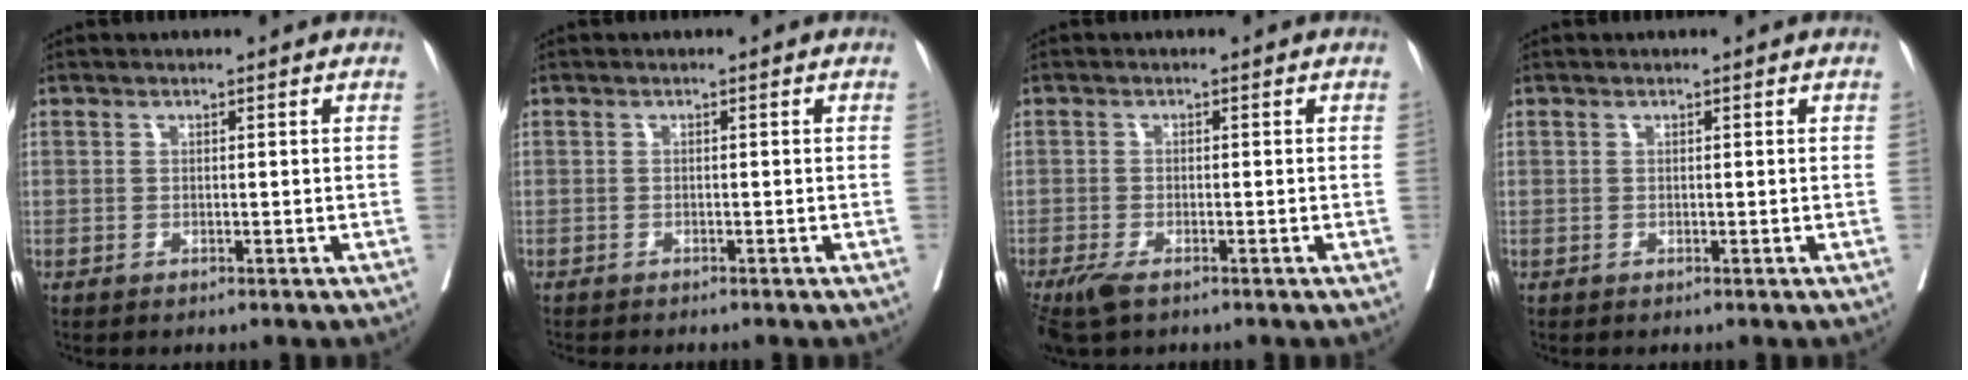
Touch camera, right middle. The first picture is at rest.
{"total": 2.2, "force": [-2.0, 0.3, 0.9], "torque": [-0.013, -0.002, -0.026]}
{"total": 3.8, "force": [-2.6, 1.2, 2.6], "torque": [-0.055, -0.009, -0.044]}
{"total": 0.0}